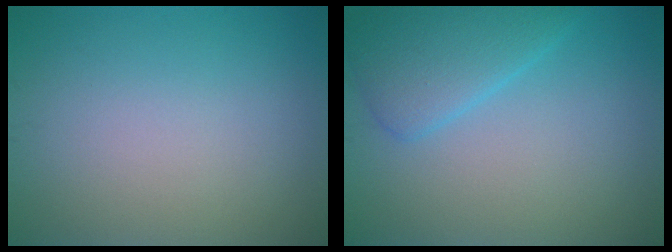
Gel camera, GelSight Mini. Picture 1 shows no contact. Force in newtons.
{"total": 3.9, "press": 3.9, "slide": 0.2}